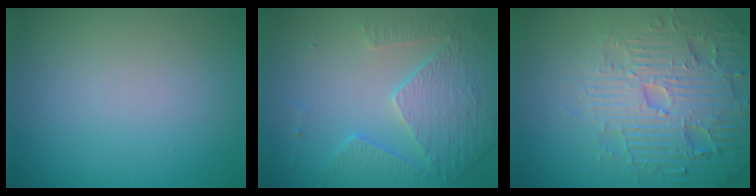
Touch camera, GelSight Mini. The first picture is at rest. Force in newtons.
{"total": 5.1, "press": 3.7, "slide": 3.6}
{"total": 6.0, "press": 5.9, "slide": 1.5}